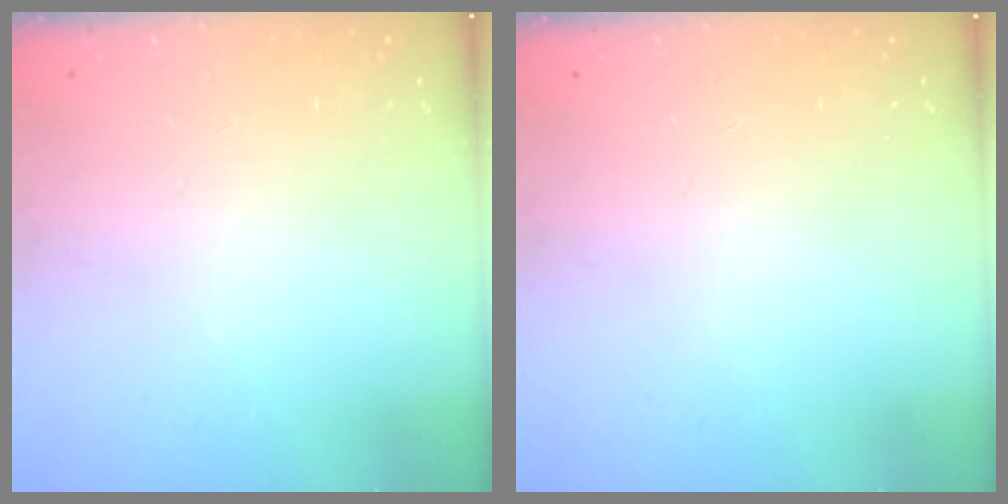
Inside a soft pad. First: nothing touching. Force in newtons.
{"total": 0.0}